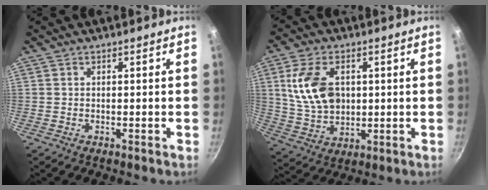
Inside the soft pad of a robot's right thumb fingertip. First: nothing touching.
{"total": 13.1, "force": [2.6, 8.6, 9.5], "torque": [-0.165, -0.014, 0.056]}